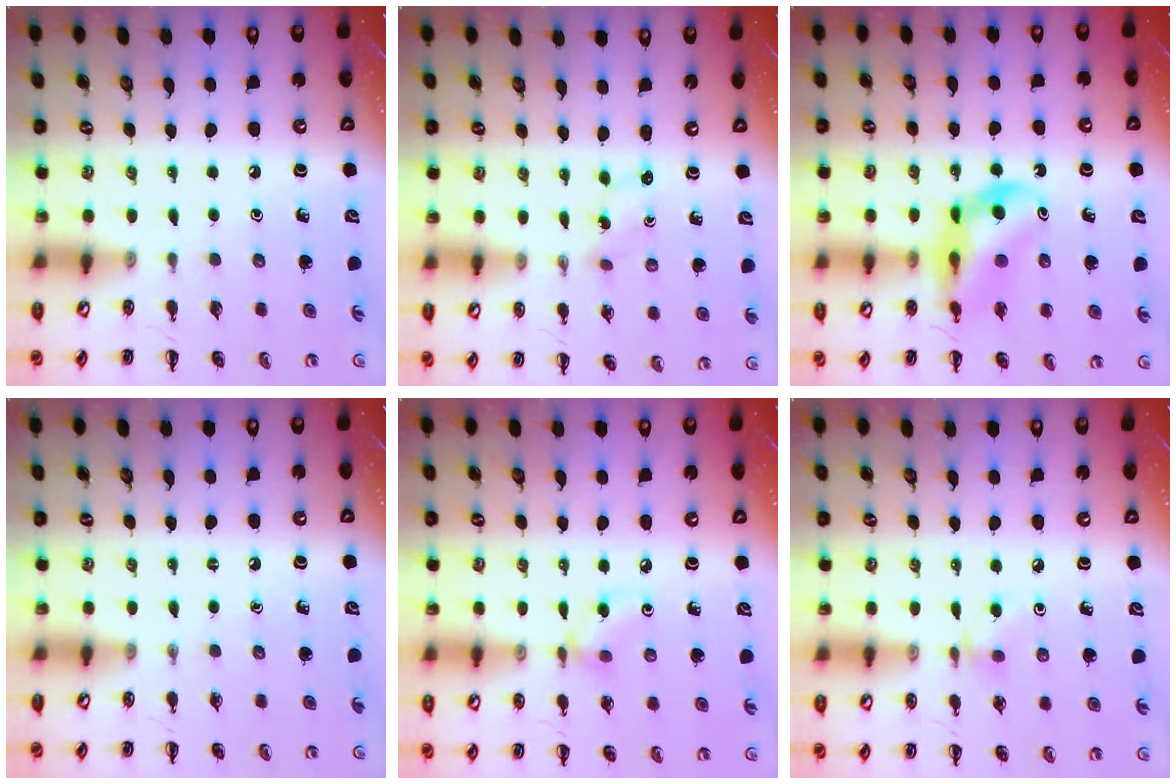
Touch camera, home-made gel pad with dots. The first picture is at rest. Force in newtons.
{"total": 1.0, "press": 0.9, "slide": 0.4}
{"total": 11.0, "press": 10.5, "slide": 3.3}
{"total": 0.0}
{"total": 3.8, "press": 3.7, "slide": 0.8}
{"total": 3.8, "press": 3.6, "slide": 1.4}